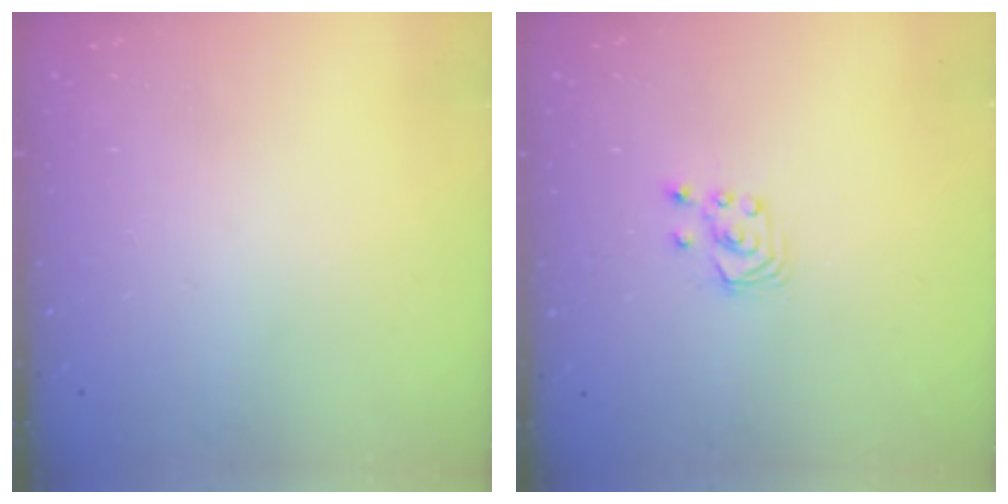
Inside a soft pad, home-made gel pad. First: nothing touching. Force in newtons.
{"total": 3.0, "press": 3.0, "slide": 0.3}